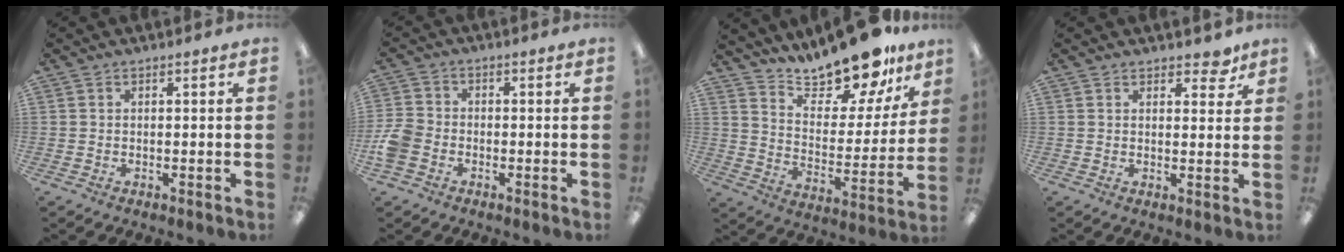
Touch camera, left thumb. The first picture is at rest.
{"total": 5.8, "force": [-2.4, 4.5, 2.8], "torque": [-0.054, 0.017, -0.040]}
{"total": 17.0, "force": [15.5, 4.5, 5.3], "torque": [-0.091, -0.126, 0.273]}
{"total": 4.1, "force": [3.3, 1.9, 1.6], "torque": [-0.006, -0.017, 0.055]}